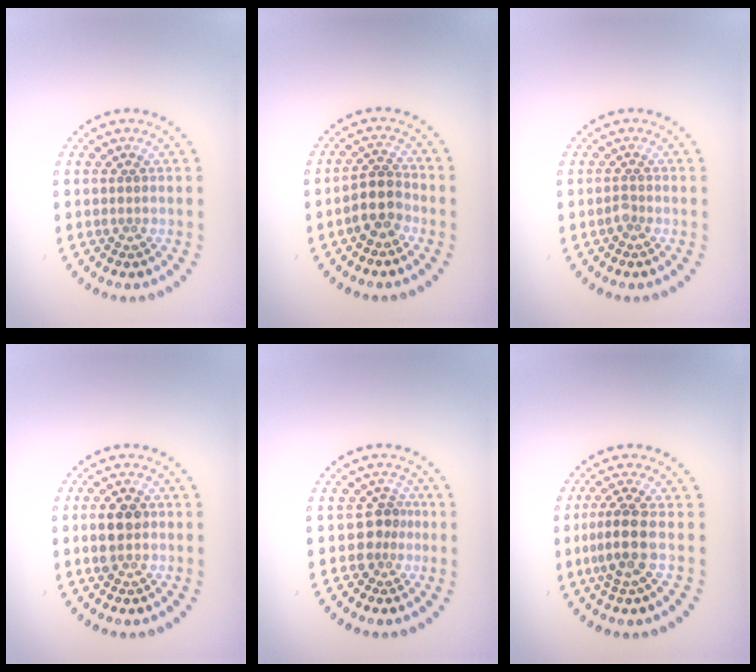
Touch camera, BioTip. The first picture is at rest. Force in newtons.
{"total": 2.9, "press": 2.7, "slide": 1.1}
{"total": 0.8, "press": 0.6, "slide": 0.5}
{"total": 2.9, "press": 2.9, "slide": 0.2}
{"total": 2.3, "press": 1.8, "slide": 1.5}
{"total": 3.1, "press": 2.6, "slide": 1.8}